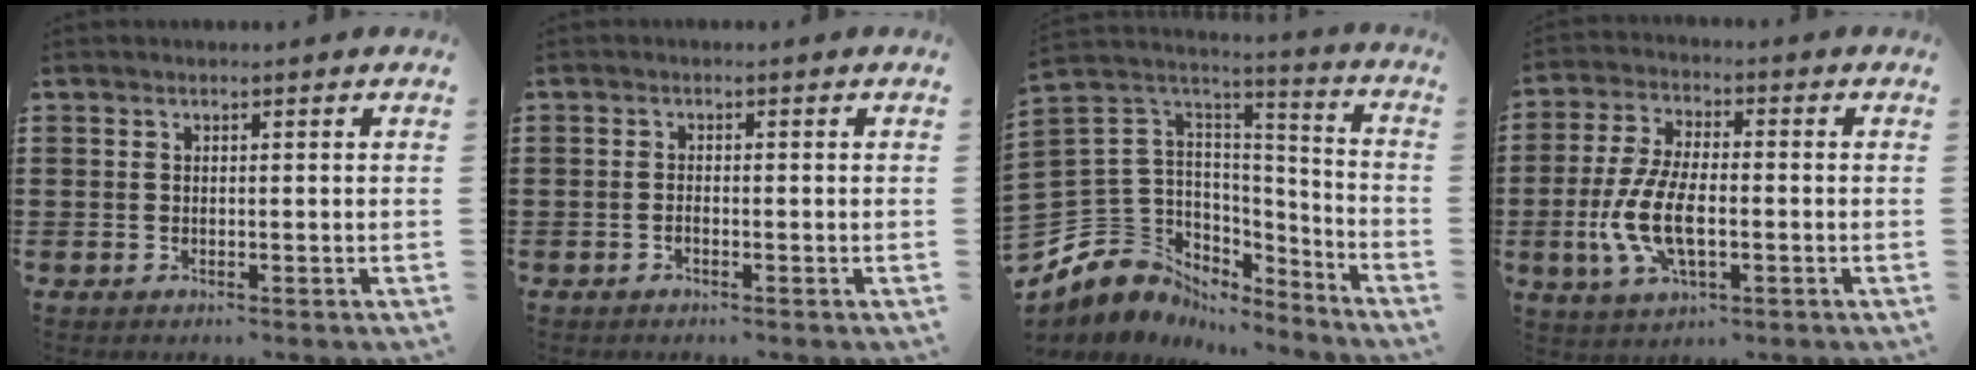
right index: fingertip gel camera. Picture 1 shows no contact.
{"total": 0.7, "force": [-0.5, 0.0, 0.4], "torque": [-0.011, -0.007, -0.008]}
{"total": 8.2, "force": [-4.0, 7.1, 1.2], "torque": [-0.082, -0.023, -0.079]}
{"total": 9.2, "force": [-2.2, 4.1, 7.9], "torque": [-0.181, -0.010, -0.044]}